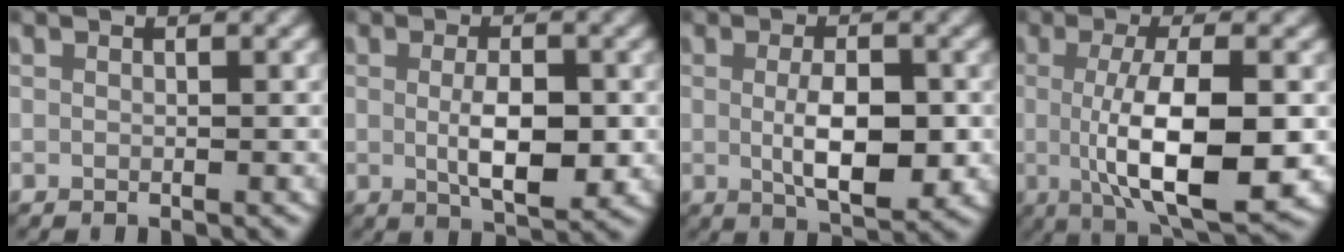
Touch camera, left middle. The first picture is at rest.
{"total": 4.7, "force": [-0.2, 2.1, 4.3], "torque": [-0.069, -0.015, -0.001]}
{"total": 5.4, "force": [-0.4, 2.4, 4.8], "torque": [-0.079, -0.015, -0.002]}
{"total": 9.2, "force": [-1.2, 3.0, 8.6], "torque": [-0.139, -0.016, -0.010]}